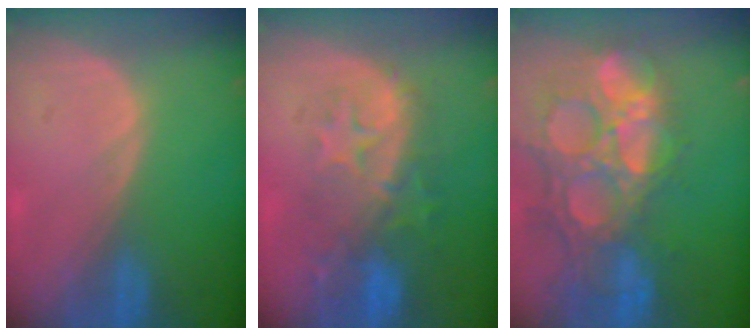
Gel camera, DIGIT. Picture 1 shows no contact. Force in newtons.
{"total": 9.8, "press": 9.0, "slide": 4.1}
{"total": 14.7, "press": 12.2, "slide": 8.2}